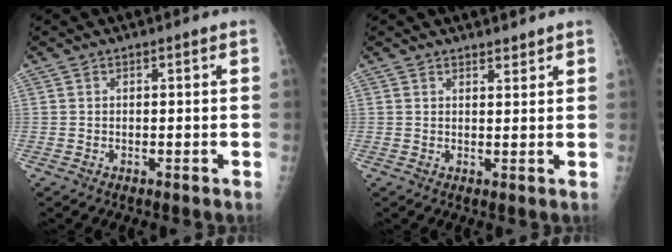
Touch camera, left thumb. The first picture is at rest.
{"total": 2.0, "force": [1.8, 0.7, 0.5], "torque": [0.002, -0.014, 0.026]}